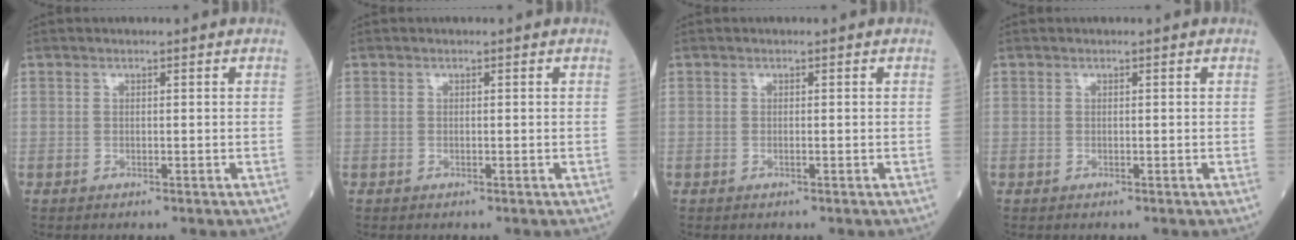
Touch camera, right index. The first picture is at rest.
{"total": 0.0}
{"total": 0.0}
{"total": 0.0}